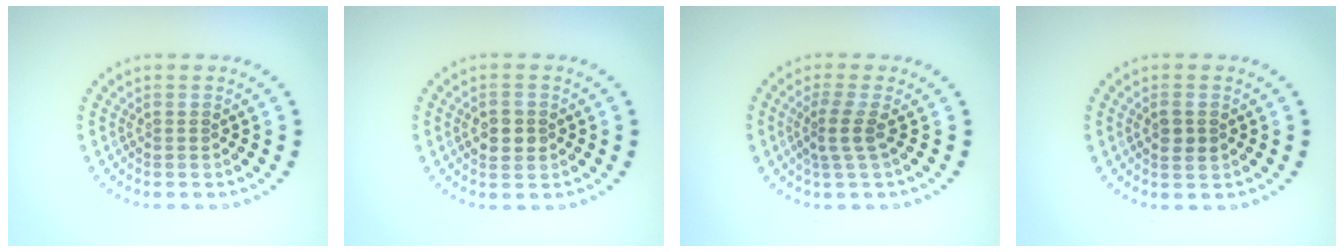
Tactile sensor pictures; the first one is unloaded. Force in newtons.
{"total": 2.6, "press": 2.6, "slide": 0.2}
{"total": 2.2, "press": 1.4, "slide": 1.6}
{"total": 1.7, "press": 1.7, "slide": 0.4}